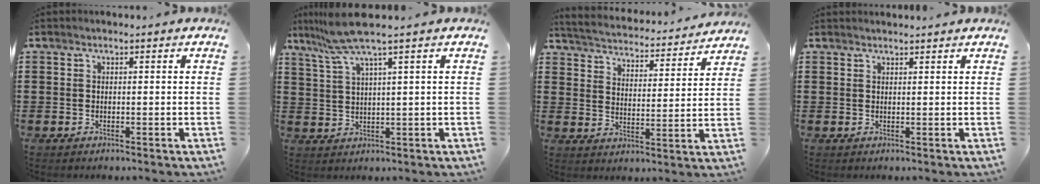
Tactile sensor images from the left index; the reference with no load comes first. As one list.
[{"total": 6.0, "force": [3.9, -0.3, 4.5], "torque": [-0.101, -0.005, 0.068]}, {"total": 3.5, "force": [3.5, 0.0, 0.0], "torque": [-0.023, -0.033, 0.052]}, {"total": 0.9, "force": [0.9, -0.1, 0.1], "torque": [-0.004, -0.002, 0.017]}]